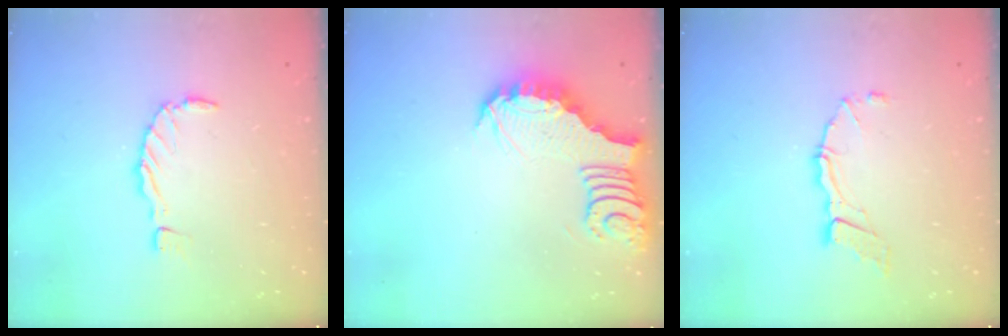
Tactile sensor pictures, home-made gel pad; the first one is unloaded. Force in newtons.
{"total": 4.2, "press": 4.2, "slide": 0.5}
{"total": 8.3, "press": 8.2, "slide": 0.6}